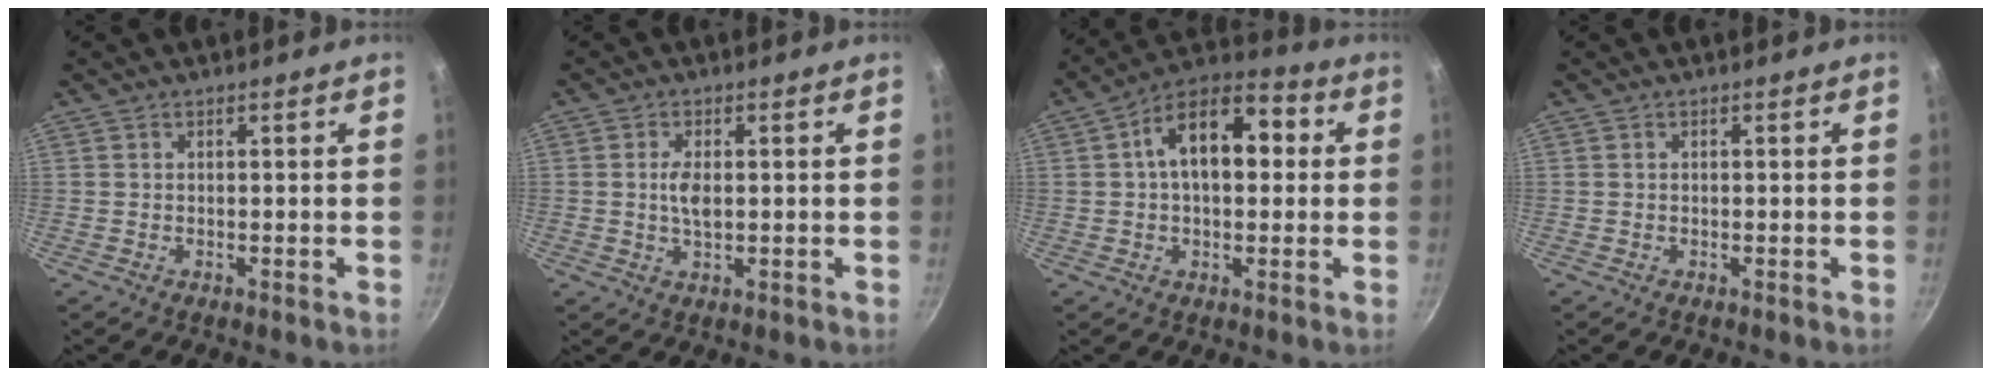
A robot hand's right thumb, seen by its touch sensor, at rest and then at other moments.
{"total": 3.8, "force": [0.3, 1.9, 3.3], "torque": [-0.062, -0.002, 0.006]}
{"total": 14.4, "force": [2.3, 8.3, 11.5], "torque": [-0.166, 0.036, 0.026]}
{"total": 0.0}